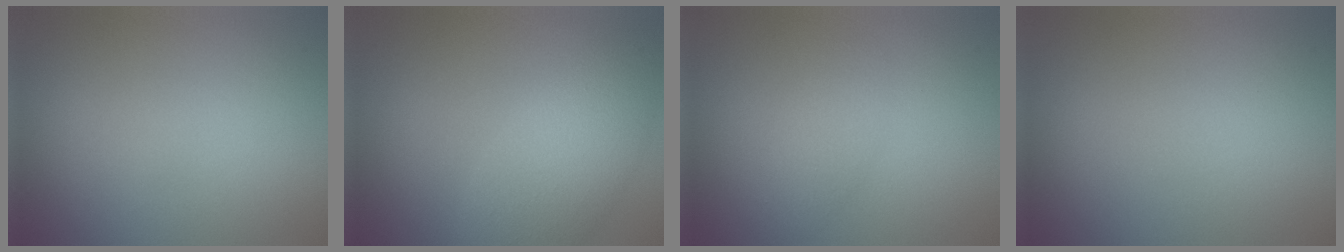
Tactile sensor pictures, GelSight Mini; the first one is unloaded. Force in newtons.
{"total": 5.0, "press": 5.0, "slide": 0.3}
{"total": 1.7, "press": 1.7, "slide": 0.1}
{"total": 0.0}